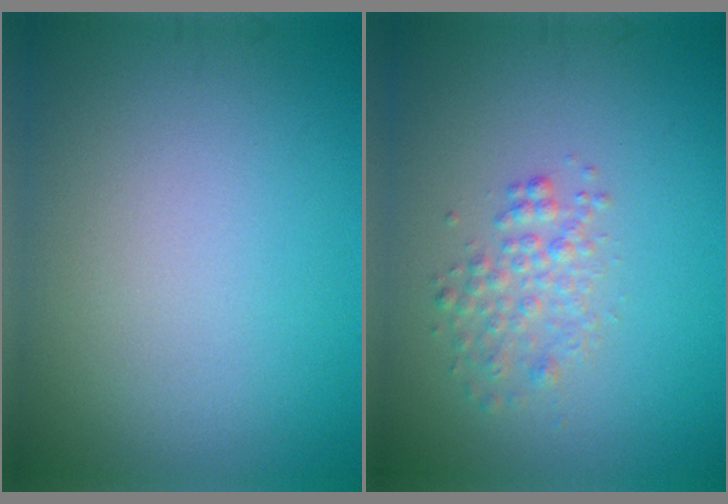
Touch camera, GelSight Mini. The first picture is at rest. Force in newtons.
{"total": 2.0, "press": 2.0, "slide": 0.1}